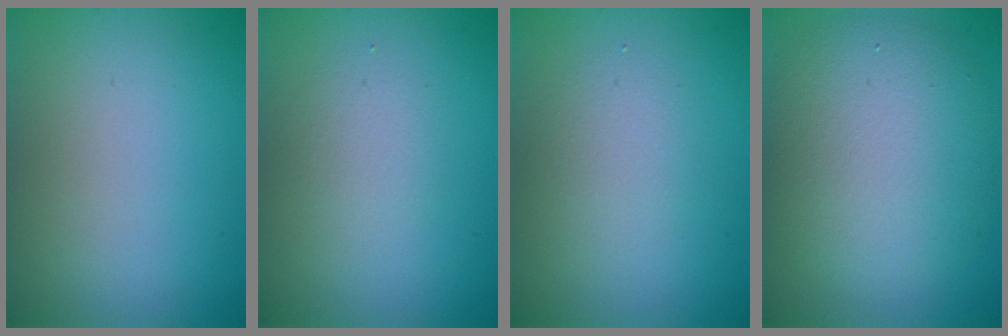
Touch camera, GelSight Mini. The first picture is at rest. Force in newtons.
{"total": 1.6, "press": 1.6, "slide": 0.1}
{"total": 2.0, "press": 2.0, "slide": 0.1}
{"total": 7.5, "press": 7.5, "slide": 0.8}